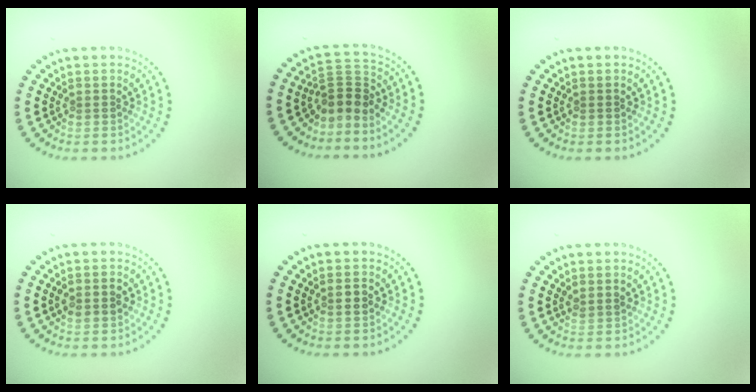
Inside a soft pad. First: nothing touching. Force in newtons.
{"total": 2.8, "press": 2.0, "slide": 2.0}
{"total": 0.0}
{"total": 2.0, "press": 2.0, "slide": 0.1}
{"total": 0.9, "press": 0.9, "slide": 0.2}
{"total": 0.7, "press": 0.5, "slide": 0.5}